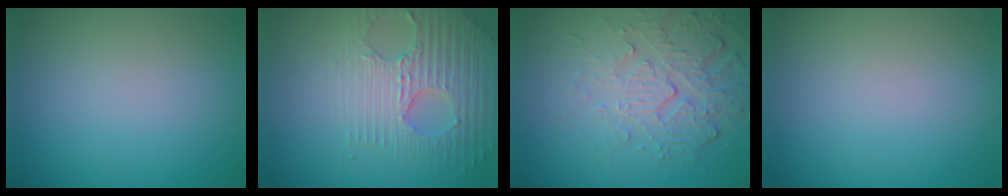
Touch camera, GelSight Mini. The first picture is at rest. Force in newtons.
{"total": 5.2, "press": 4.5, "slide": 2.5}
{"total": 5.4, "press": 3.7, "slide": 4.0}
{"total": 0.0}